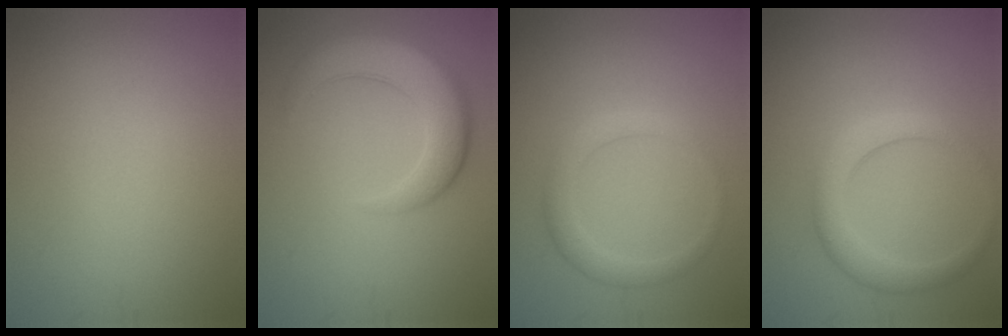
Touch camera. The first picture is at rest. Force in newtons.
{"total": 5.7, "press": 5.7, "slide": 0.3}
{"total": 2.2, "press": 2.2, "slide": 0.1}
{"total": 3.1, "press": 3.1, "slide": 0.2}